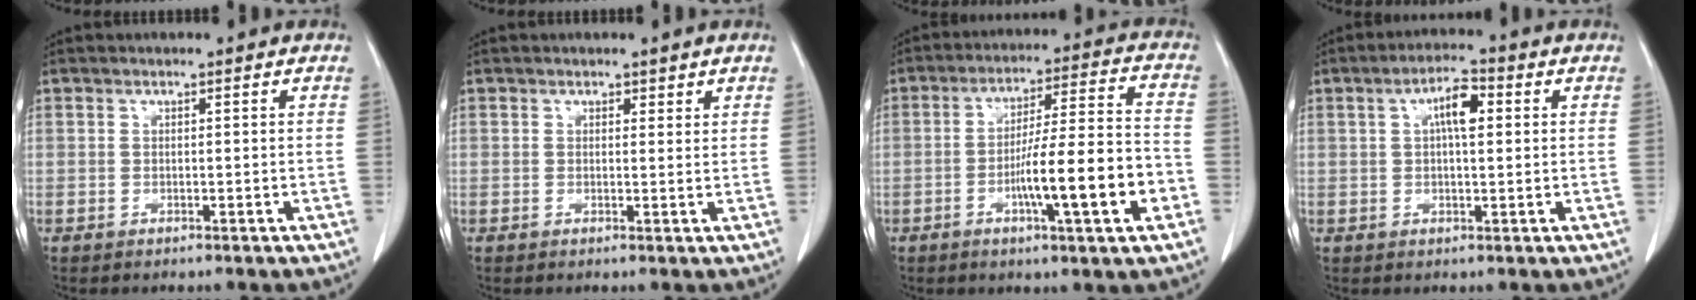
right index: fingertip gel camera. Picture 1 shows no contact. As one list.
[{"total": 1.2, "force": [0.9, 0.7, 0.2], "torque": [0.004, -0.002, 0.009]}, {"total": 13.5, "force": [-4.3, 0.7, 12.7], "torque": [-0.207, 0.004, -0.068]}, {"total": 5.1, "force": [1.3, 1.5, 4.7], "torque": [-0.084, 0.012, 0.019]}]